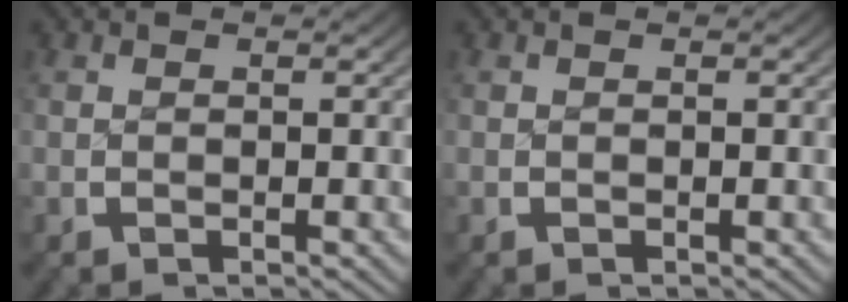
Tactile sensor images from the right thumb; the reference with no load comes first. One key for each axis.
{"total": 0.0}